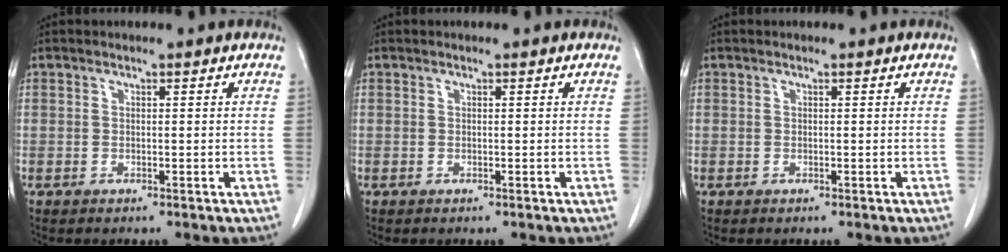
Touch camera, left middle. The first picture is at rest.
{"total": 0.0}
{"total": 0.0}